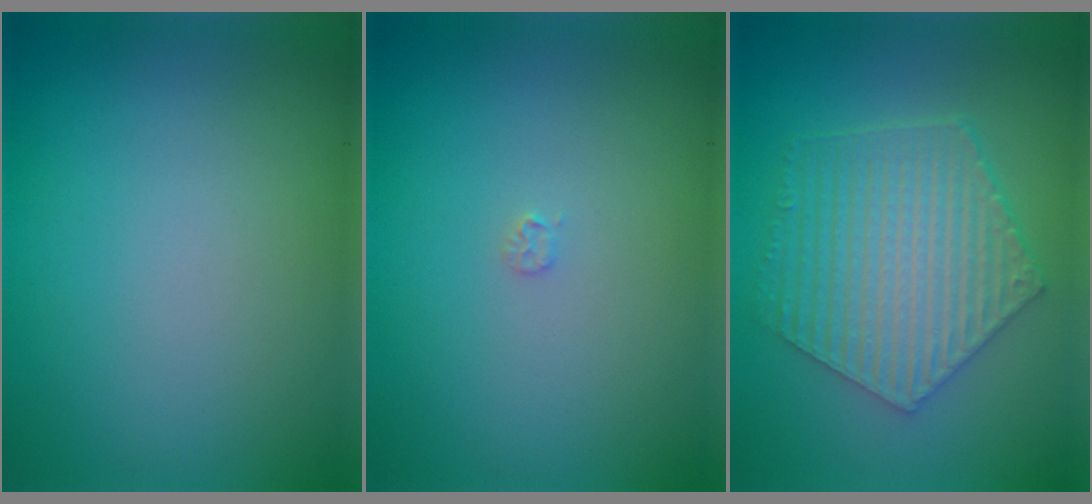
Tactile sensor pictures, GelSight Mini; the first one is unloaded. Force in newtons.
{"total": 0.5, "press": 0.5, "slide": 0.1}
{"total": 6.2, "press": 4.5, "slide": 4.2}